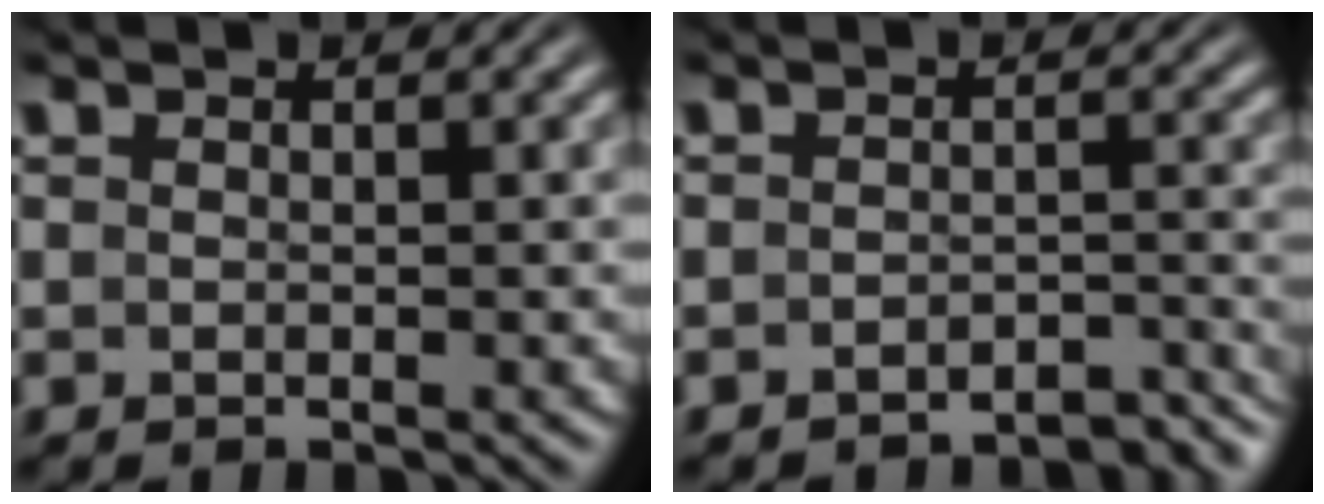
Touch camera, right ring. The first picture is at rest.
{"total": 4.2, "force": [-4.1, 0.7, 0.8], "torque": [-0.010, -0.014, -0.061]}